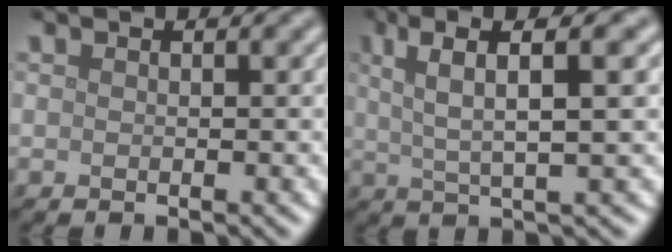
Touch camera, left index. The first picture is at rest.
{"total": 6.8, "force": [3.0, 1.5, 5.9], "torque": [-0.098, 0.016, 0.051]}